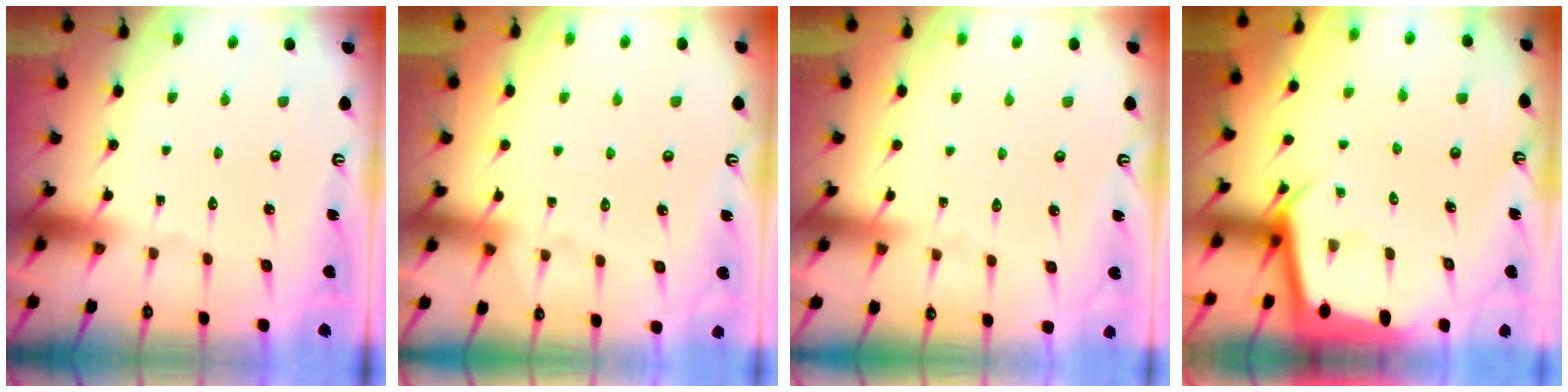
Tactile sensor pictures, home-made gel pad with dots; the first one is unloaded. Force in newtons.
{"total": 6.4, "press": 6.4, "slide": 0.7}
{"total": 2.2, "press": 2.2, "slide": 0.4}
{"total": 2.8, "press": 2.8, "slide": 0.3}